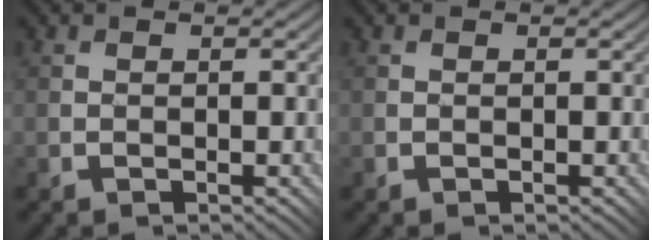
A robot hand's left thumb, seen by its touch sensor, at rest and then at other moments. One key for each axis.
{"total": 0.0}